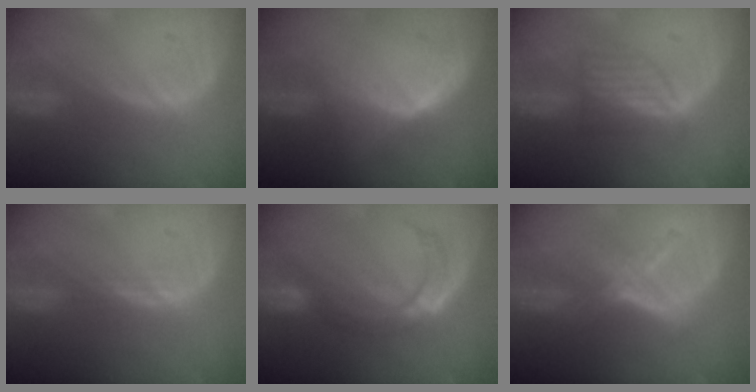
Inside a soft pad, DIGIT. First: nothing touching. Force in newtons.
{"total": 5.8, "press": 5.8, "slide": 0.5}
{"total": 6.1, "press": 5.4, "slide": 2.8}
{"total": 1.0, "press": 0.8, "slide": 0.7}
{"total": 7.1, "press": 6.8, "slide": 2.0}
{"total": 5.2, "press": 5.1, "slide": 0.8}